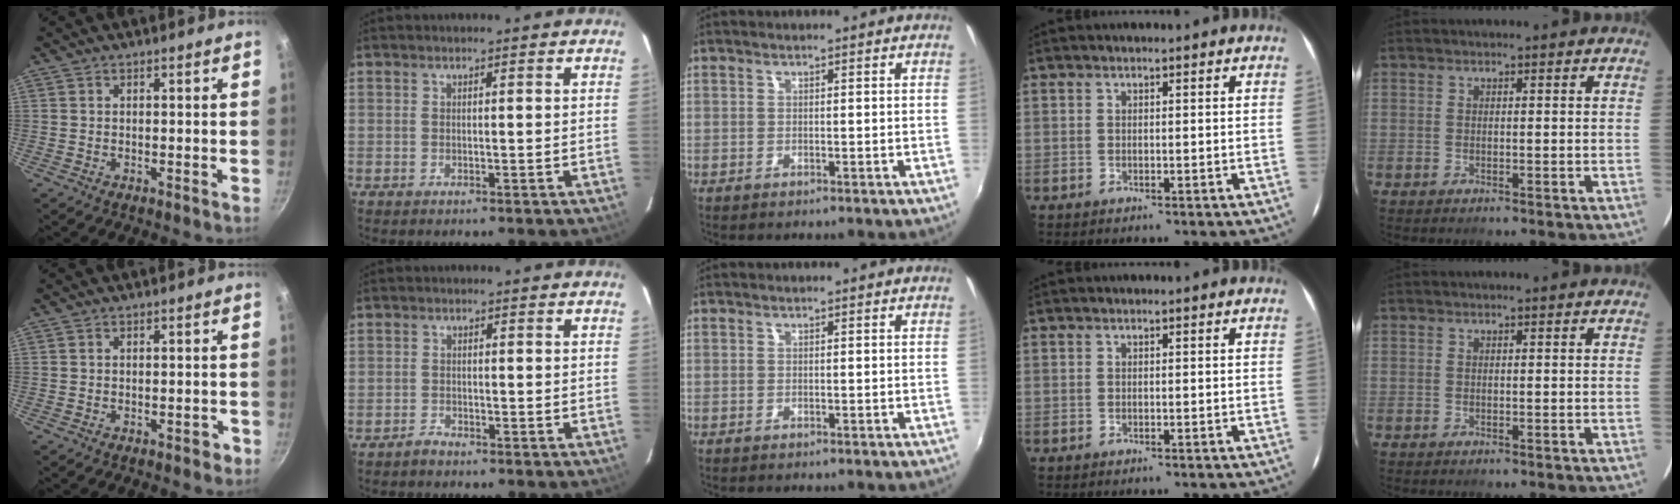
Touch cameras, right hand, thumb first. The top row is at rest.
{"thumb": {"total": 1.4, "force": [-0.7, 0.8, 0.8], "torque": [-0.002, 0.015, -0.001]}, "index": {"total": 1.4, "force": [-1.3, 0.7, 0.0], "torque": [-0.002, 0.003, -0.024]}}